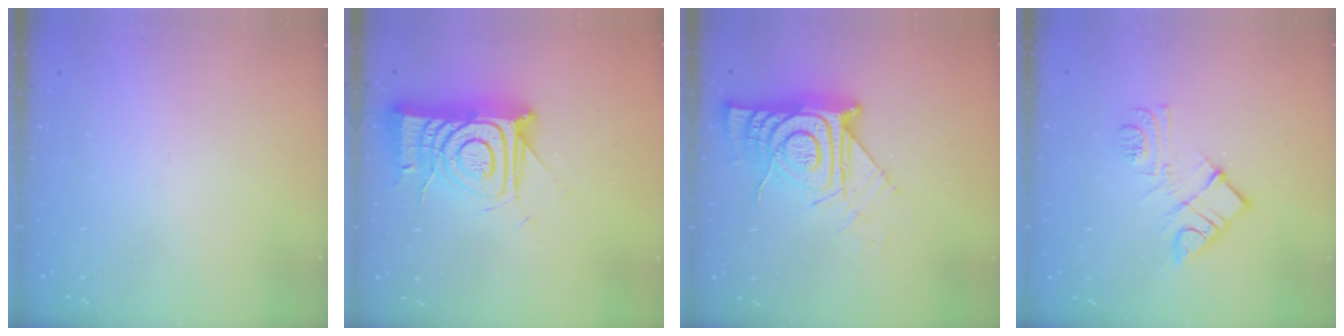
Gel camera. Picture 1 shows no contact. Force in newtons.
{"total": 16.3, "press": 16.3, "slide": 1.5}
{"total": 14.2, "press": 14.2, "slide": 1.1}
{"total": 11.1, "press": 11.1, "slide": 0.5}